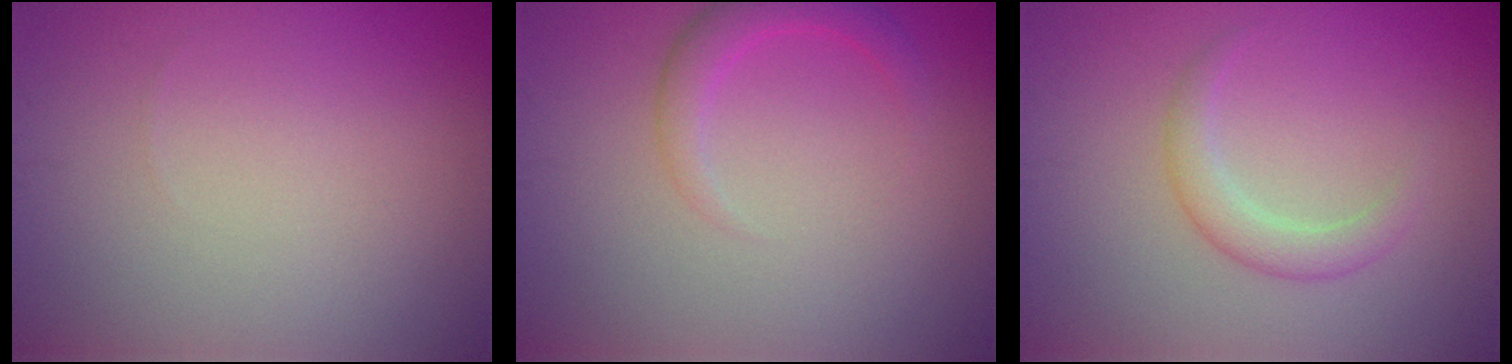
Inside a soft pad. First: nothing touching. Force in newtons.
{"total": 2.3, "press": 2.3, "slide": 0.1}
{"total": 2.3, "press": 2.3, "slide": 0.2}